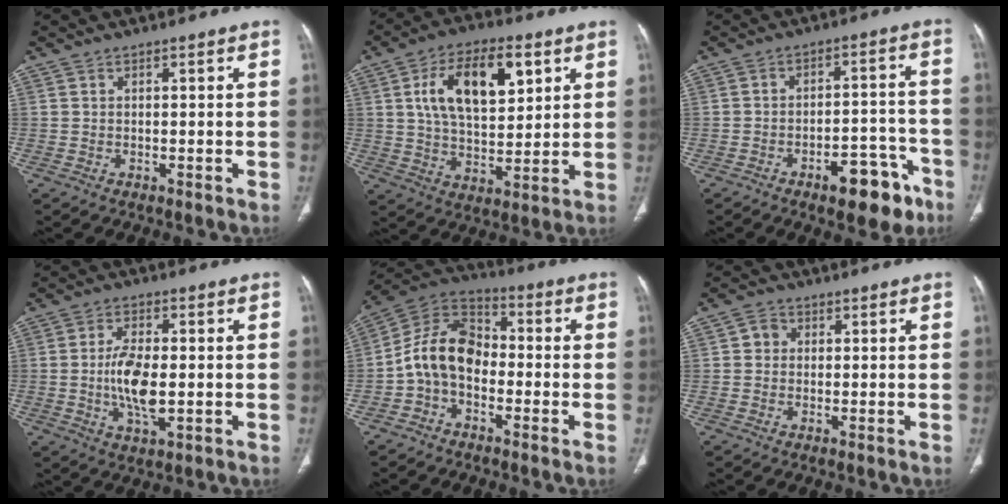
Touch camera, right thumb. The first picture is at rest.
{"total": 15.3, "force": [5.3, 8.2, 11.8], "torque": [-0.172, -0.011, 0.096]}
{"total": 11.0, "force": [-6.6, 4.8, 7.4], "torque": [-0.072, 0.051, -0.088]}
{"total": 8.9, "force": [-0.7, 4.0, 7.9], "torque": [-0.152, -0.003, -0.012]}
{"total": 11.5, "force": [-2.5, 8.2, 7.7], "torque": [-0.127, 0.046, -0.061]}
{"total": 2.8, "force": [0.4, 2.5, 1.0], "torque": [-0.003, 0.006, 0.004]}